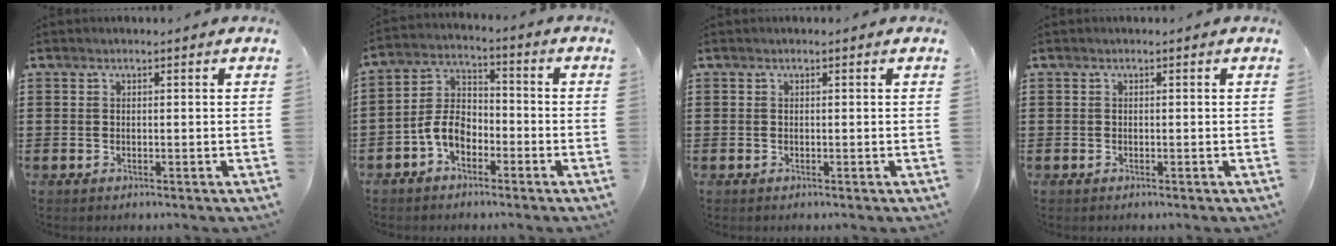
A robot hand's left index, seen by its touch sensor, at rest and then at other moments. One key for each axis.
{"total": 6.1, "fx": -3.4, "fy": 3.7, "fz": 3.5, "tx": -0.092, "ty": 0.008, "tz": -0.073}
{"total": 0.0}
{"total": 0.0}